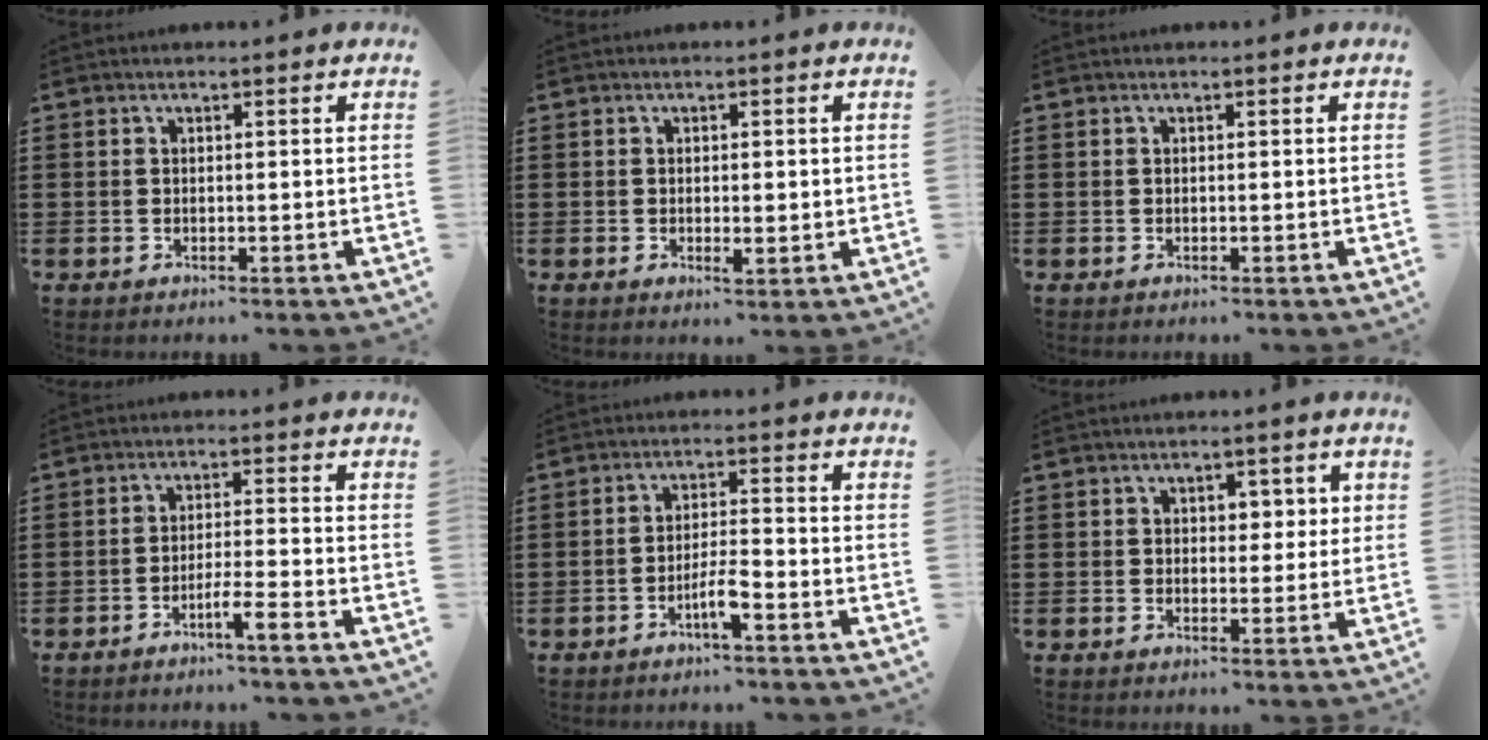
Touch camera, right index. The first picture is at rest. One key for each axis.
{"total": 1.6, "fx": -0.2, "fy": 0.8, "fz": 1.3, "tx": -0.025, "ty": 0.002, "tz": -0.003}
{"total": 0.0}
{"total": 3.8, "fx": -2.9, "fy": -0.2, "fz": 2.5, "tx": -0.041, "ty": 0.000, "tz": -0.053}
{"total": 4.1, "fx": -2.3, "fy": 0.5, "fz": 3.3, "tx": -0.071, "ty": -0.003, "tz": -0.046}
{"total": 2.8, "fx": 1.1, "fy": 2.0, "fz": 1.6, "tx": -0.021, "ty": 0.005, "tz": 0.013}